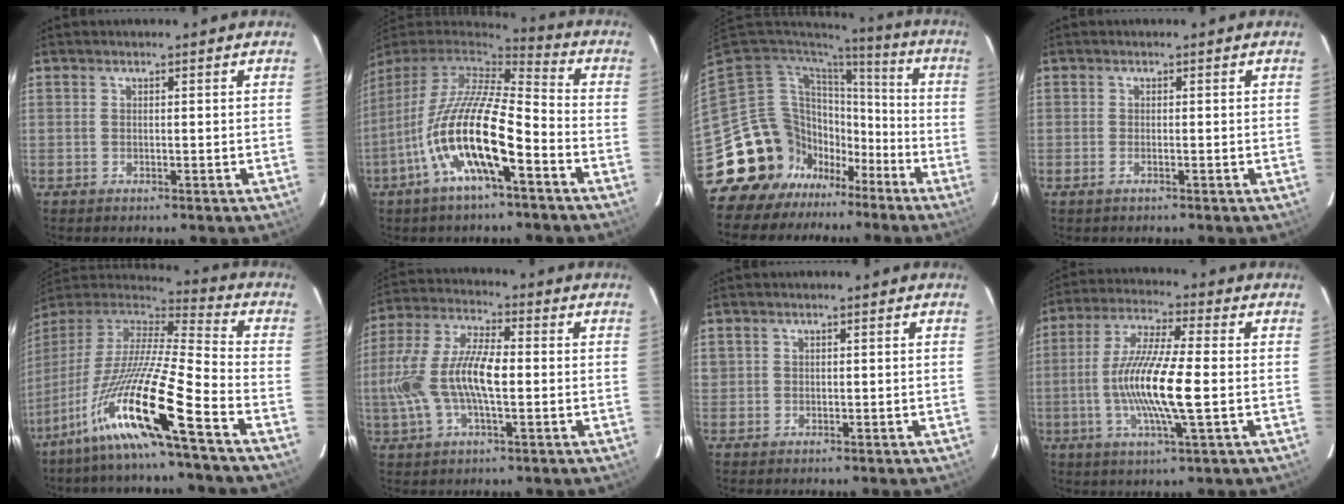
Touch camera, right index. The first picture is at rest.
{"total": 17.9, "force": [-7.5, 4.5, 15.6], "torque": [-0.290, -0.028, -0.147]}
{"total": 17.2, "force": [-10.7, 13.3, 2.3], "torque": [-0.077, 0.048, -0.177]}
{"total": 0.9, "force": [-0.6, 0.4, 0.6], "torque": [-0.013, -0.003, -0.010]}
{"total": 19.5, "force": [-11.4, 0.2, 15.8], "torque": [-0.275, -0.042, -0.213]}
{"total": 14.5, "force": [-1.4, 5.6, 13.3], "torque": [-0.280, 0.008, -0.027]}
{"total": 0.9, "force": [0.2, 0.8, -0.2], "torque": [0.009, 0.001, 0.003]}
{"total": 13.8, "force": [-1.9, 1.6, 13.6], "torque": [-0.262, -0.007, -0.039]}